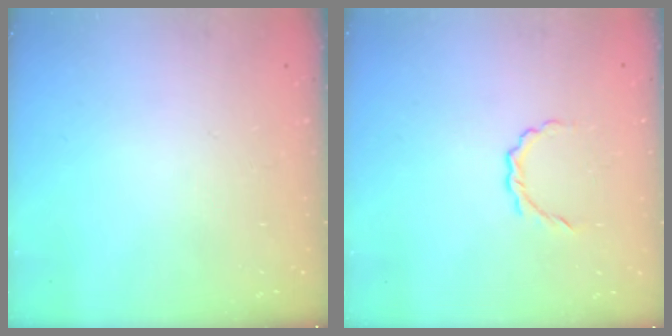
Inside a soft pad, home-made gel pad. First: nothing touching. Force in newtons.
{"total": 3.6, "press": 3.4, "slide": 1.2}